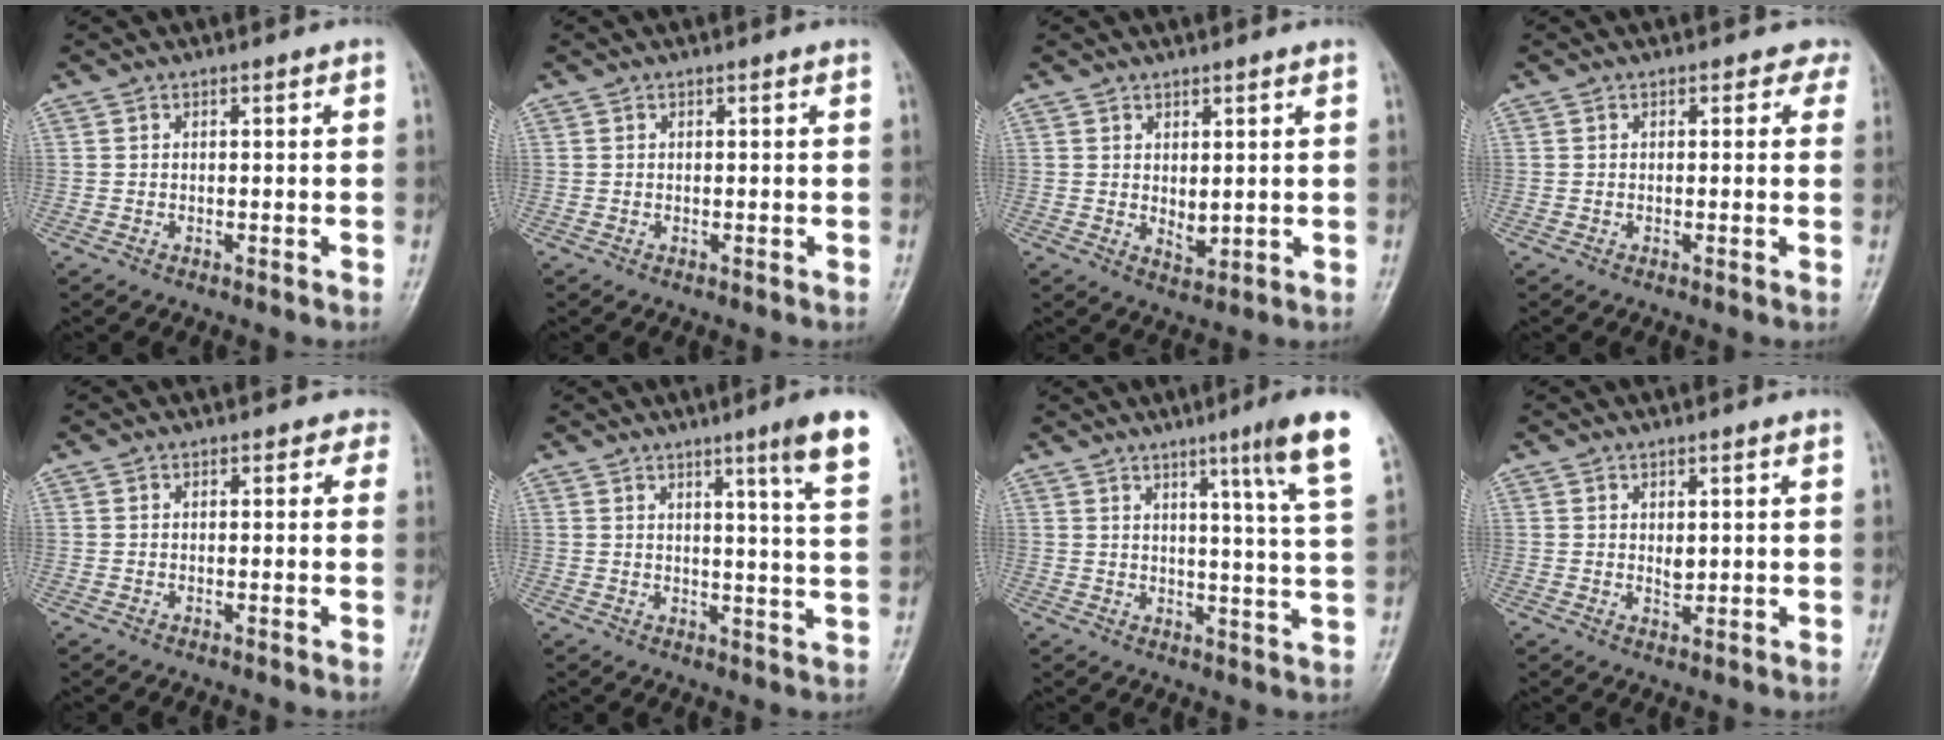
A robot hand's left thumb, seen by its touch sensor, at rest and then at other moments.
{"total": 0.0}
{"total": 3.0, "force": [0.9, 1.5, 2.4], "torque": [-0.037, -0.016, 0.020]}
{"total": 2.0, "force": [1.4, 1.4, 0.2], "torque": [0.022, -0.006, -0.005]}
{"total": 1.6, "force": [0.9, 1.3, 0.3], "torque": [0.020, -0.003, -0.007]}
{"total": 9.0, "force": [5.4, -0.2, 7.2], "torque": [-0.093, -0.035, 0.067]}
{"total": 12.1, "force": [7.0, -0.3, 9.8], "torque": [-0.133, -0.039, 0.087]}
{"total": 1.8, "force": [0.7, 0.9, 1.4], "torque": [-0.020, -0.008, 0.013]}